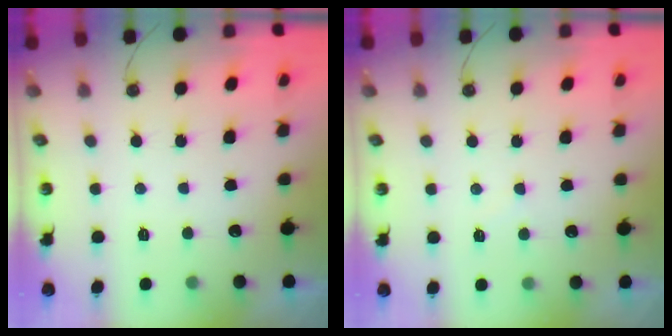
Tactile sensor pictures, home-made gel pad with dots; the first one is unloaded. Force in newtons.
{"total": 3.9, "press": 3.8, "slide": 0.5}